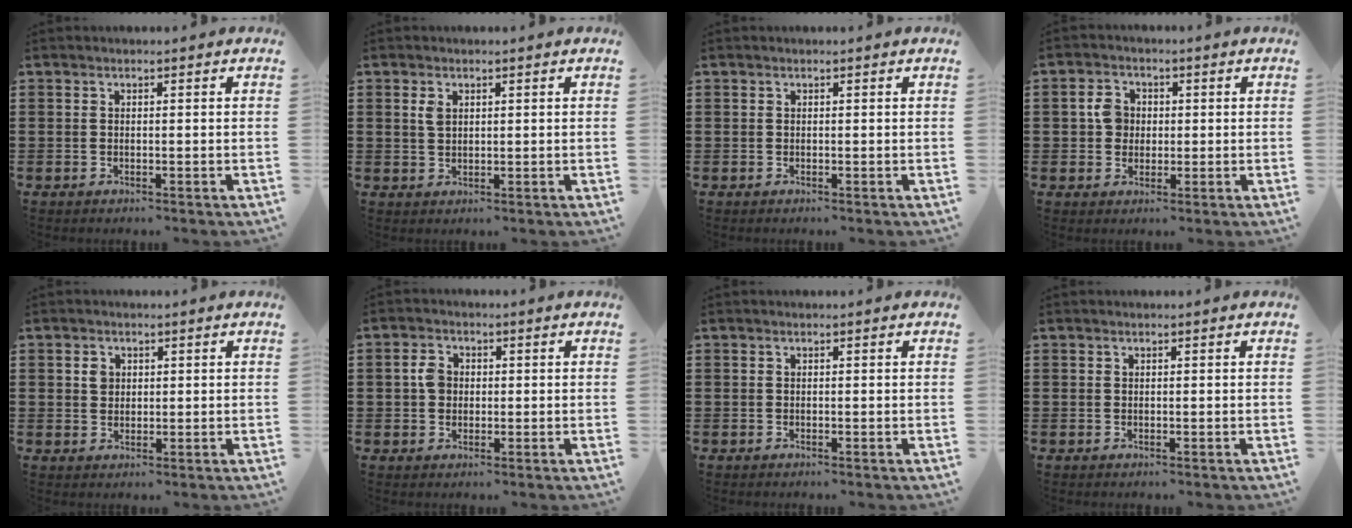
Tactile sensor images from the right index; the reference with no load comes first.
{"total": 1.7, "force": [0.7, 0.9, 1.3], "torque": [-0.029, 0.003, 0.012]}
{"total": 0.0}
{"total": 3.7, "force": [0.1, 3.2, 1.9], "torque": [-0.047, 0.013, -0.002]}
{"total": 1.9, "force": [0.6, 1.5, 0.9], "torque": [-0.023, 0.007, 0.011]}
{"total": 3.0, "force": [0.1, 2.3, 1.9], "torque": [-0.043, 0.011, 0.001]}
{"total": 0.0}
{"total": 0.0}